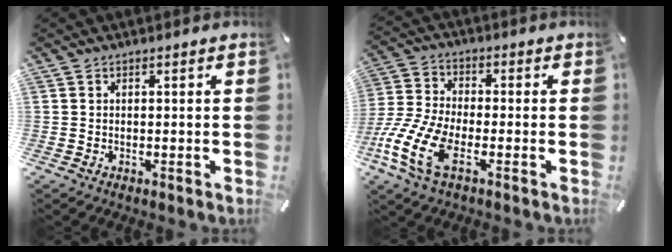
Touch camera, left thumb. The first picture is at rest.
{"total": 12.5, "force": [-5.2, 6.4, 9.5], "torque": [-0.215, 0.007, -0.097]}